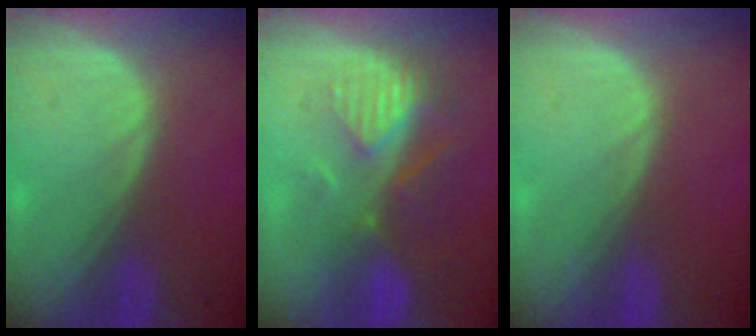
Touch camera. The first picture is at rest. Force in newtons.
{"total": 8.8, "press": 8.0, "slide": 3.8}
{"total": 0.0}